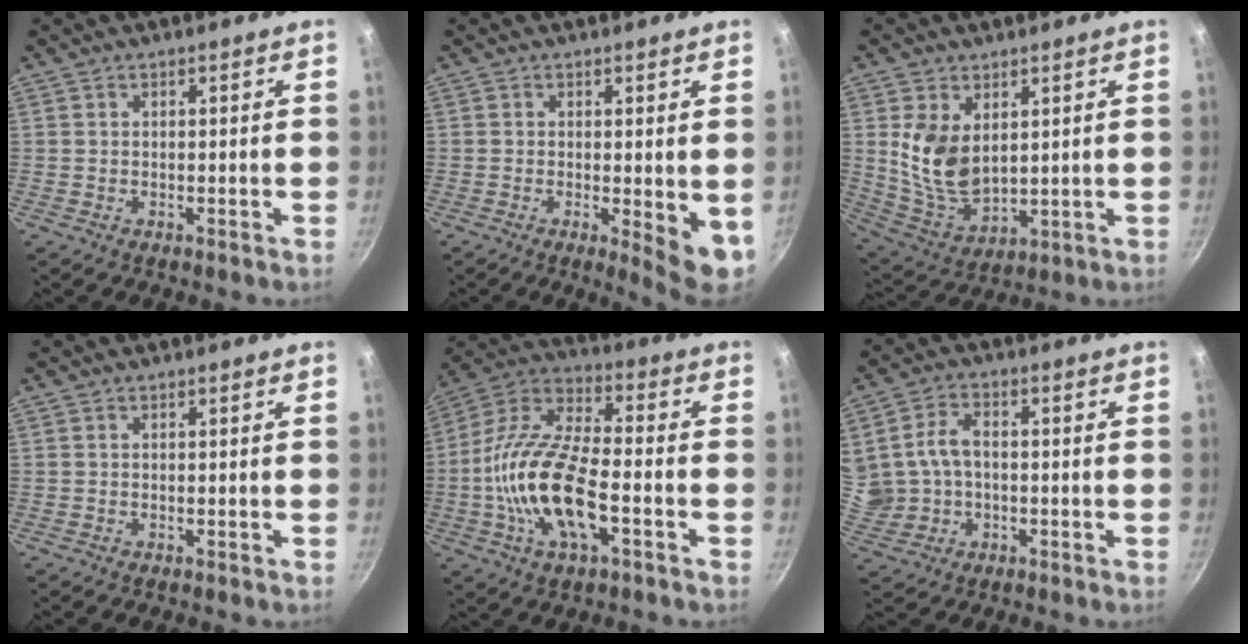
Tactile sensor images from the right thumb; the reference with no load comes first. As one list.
[{"total": 6.7, "force": [-0.6, 2.0, 6.4], "torque": [-0.075, -0.013, -0.003]}, {"total": 11.5, "force": [2.9, 7.2, 8.4], "torque": [-0.149, -0.032, 0.072]}, {"total": 0.0}, {"total": 19.1, "force": [-4.7, 8.2, 16.6], "torque": [-0.313, 0.035, -0.108]}, {"total": 10.3, "force": [0.3, 8.2, 6.1], "torque": [-0.111, 0.014, 0.015]}]